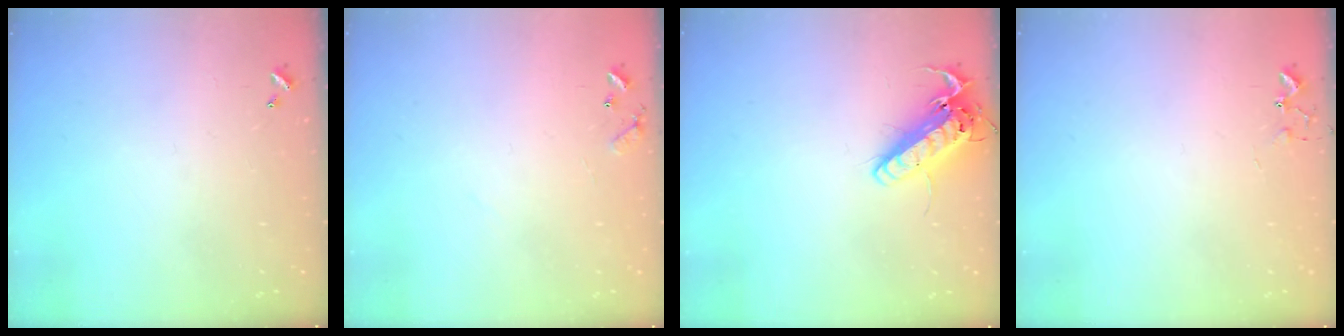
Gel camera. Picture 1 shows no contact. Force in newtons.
{"total": 7.2, "press": 7.2, "slide": 0.5}
{"total": 15.8, "press": 15.6, "slide": 2.7}
{"total": 5.8, "press": 5.7, "slide": 0.7}